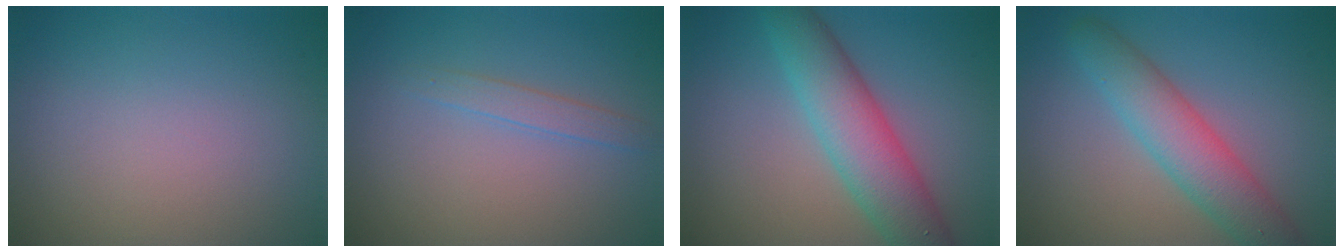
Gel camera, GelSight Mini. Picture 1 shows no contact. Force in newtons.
{"total": 1.3, "press": 1.3, "slide": 0.1}
{"total": 6.6, "press": 6.6, "slide": 0.1}
{"total": 5.3, "press": 5.3, "slide": 0.3}